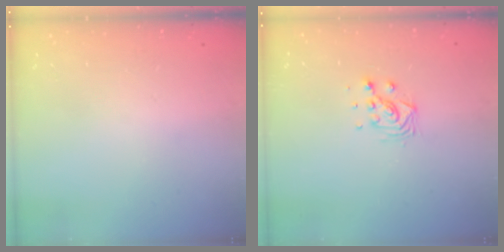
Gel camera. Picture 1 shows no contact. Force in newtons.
{"total": 7.3, "press": 7.3, "slide": 0.5}